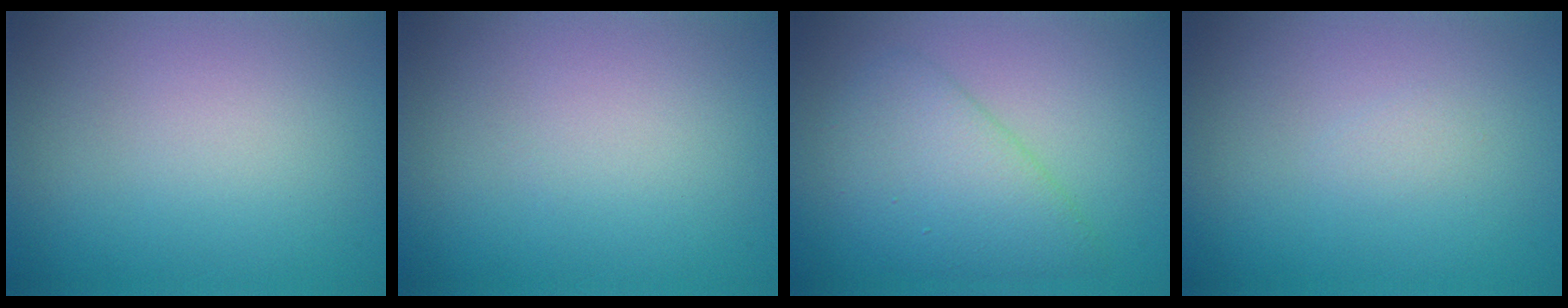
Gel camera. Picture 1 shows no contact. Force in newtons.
{"total": 0.0}
{"total": 4.3, "press": 4.3, "slide": 0.3}
{"total": 0.5, "press": 0.5, "slide": 0.1}